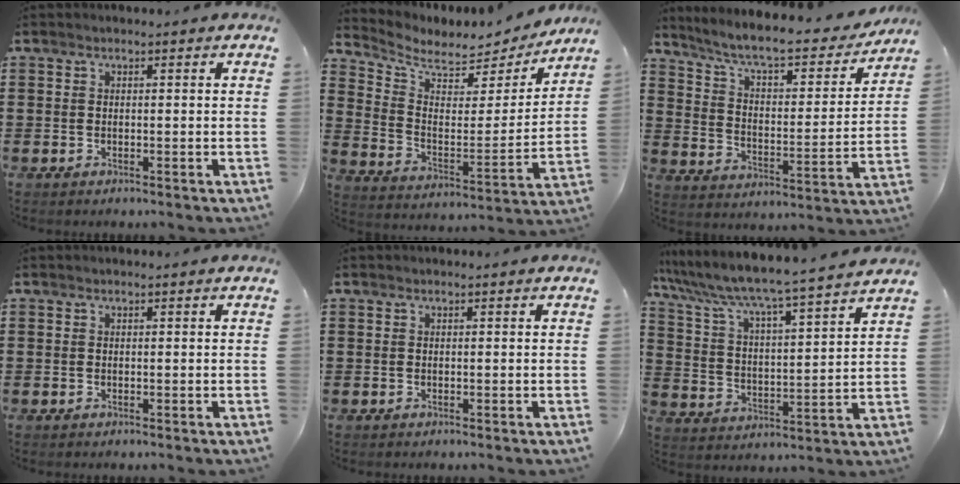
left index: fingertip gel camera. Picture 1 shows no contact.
{"total": 5.4, "force": [4.7, 2.2, 1.3], "torque": [-0.059, -0.039, 0.080]}
{"total": 7.4, "force": [6.3, 0.9, 3.7], "torque": [-0.099, -0.039, 0.103]}
{"total": 0.0}
{"total": 0.0}
{"total": 5.5, "force": [5.1, -0.5, 1.9], "torque": [-0.065, -0.048, 0.077]}